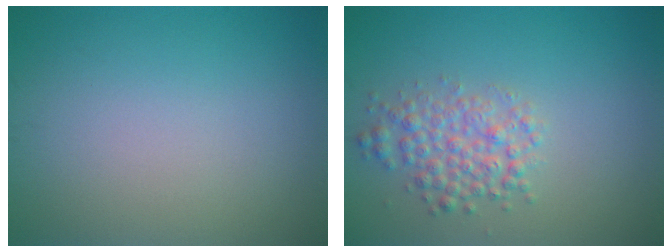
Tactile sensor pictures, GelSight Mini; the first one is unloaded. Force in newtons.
{"total": 3.2, "press": 3.1, "slide": 0.1}